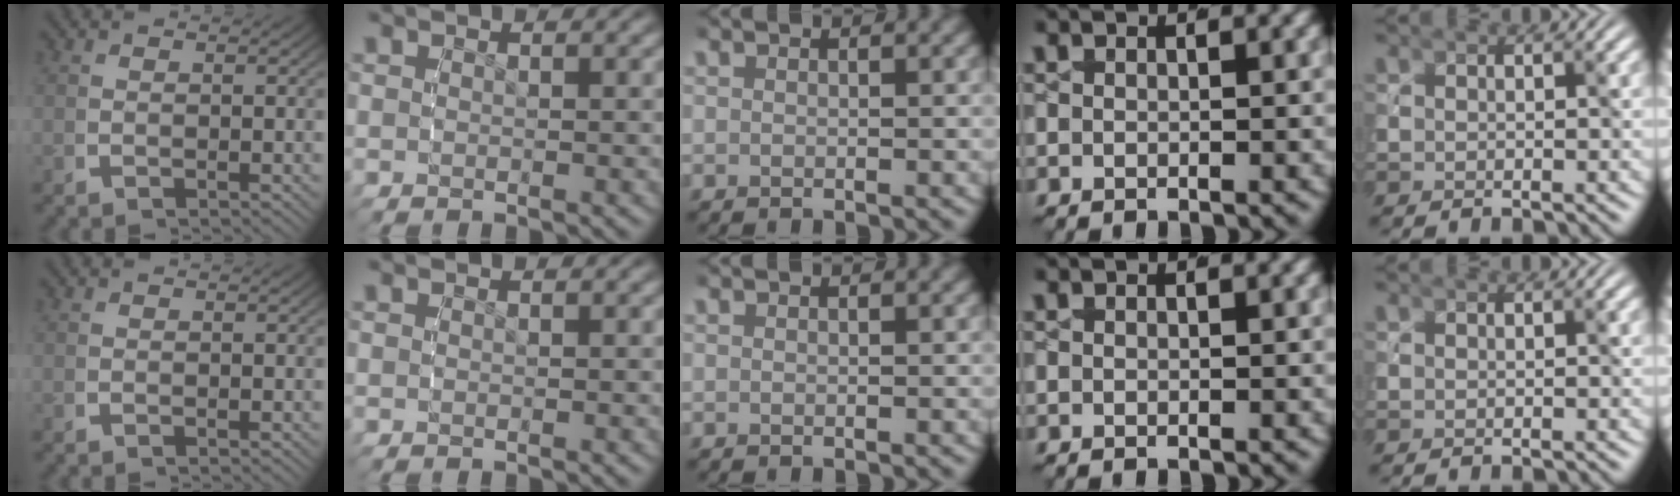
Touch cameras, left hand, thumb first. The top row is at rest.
{}